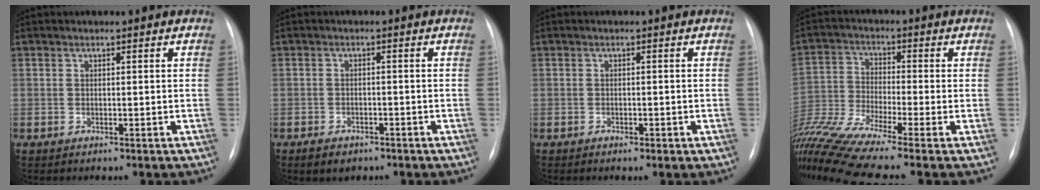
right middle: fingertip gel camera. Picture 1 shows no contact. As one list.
[{"total": 3.3, "force": [-2.3, 2.0, 1.3], "torque": [-0.023, 0.000, -0.027]}, {"total": 1.4, "force": [-0.7, 0.6, 1.1], "torque": [-0.017, 0.000, -0.008]}, {"total": 14.1, "force": [-11.6, -1.6, 7.9], "torque": [-0.169, -0.017, -0.216]}]